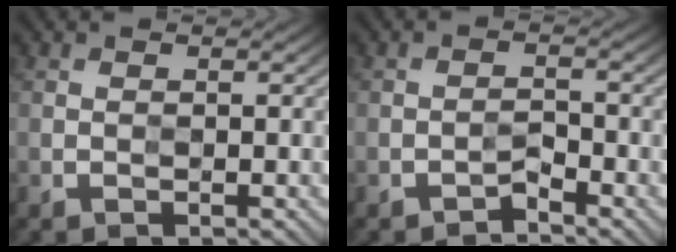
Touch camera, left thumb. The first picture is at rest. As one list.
[{"total": 1.4, "force": [-1.3, 0.3, 0.4], "torque": [-0.002, 0.007, -0.029]}]